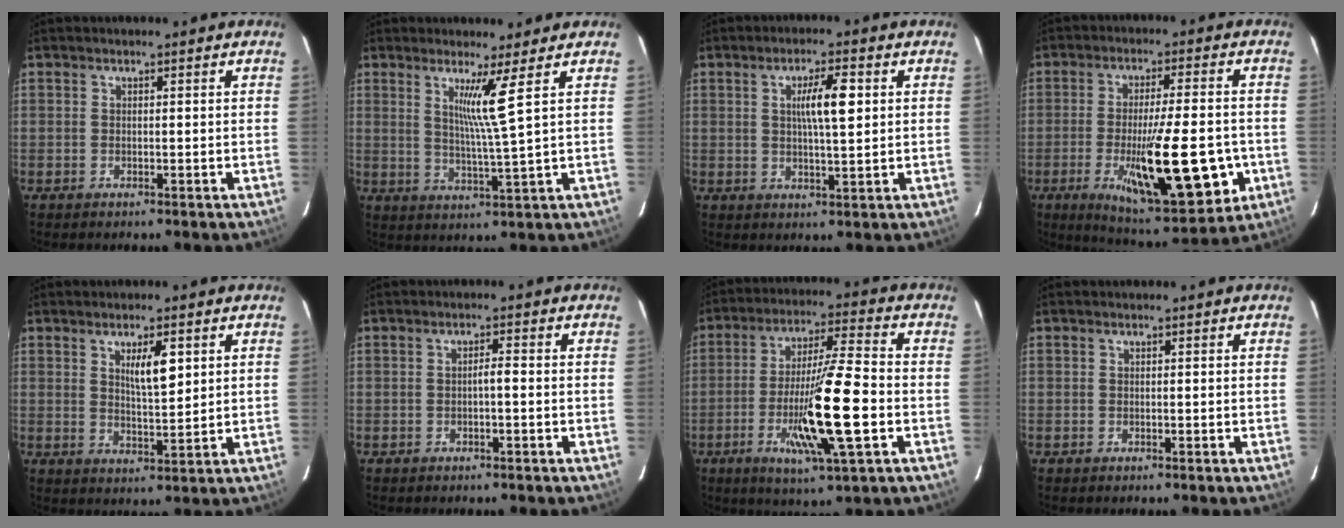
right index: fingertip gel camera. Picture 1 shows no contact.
{"total": 5.9, "force": [2.4, -2.0, 5.0], "torque": [-0.093, -0.021, 0.049]}
{"total": 6.5, "force": [1.4, 1.1, 6.3], "torque": [-0.112, 0.009, 0.028]}
{"total": 19.4, "force": [-5.3, 4.1, 18.2], "torque": [-0.280, -0.020, -0.066]}
{"total": 5.7, "force": [2.1, 1.5, 5.1], "torque": [-0.090, -0.001, 0.040]}
{"total": 1.8, "force": [-0.3, 0.5, 1.7], "torque": [-0.030, 0.005, -0.006]}
{"total": 16.0, "force": [-4.2, 1.0, 15.4], "torque": [-0.281, -0.012, -0.072]}
{"total": 0.0}